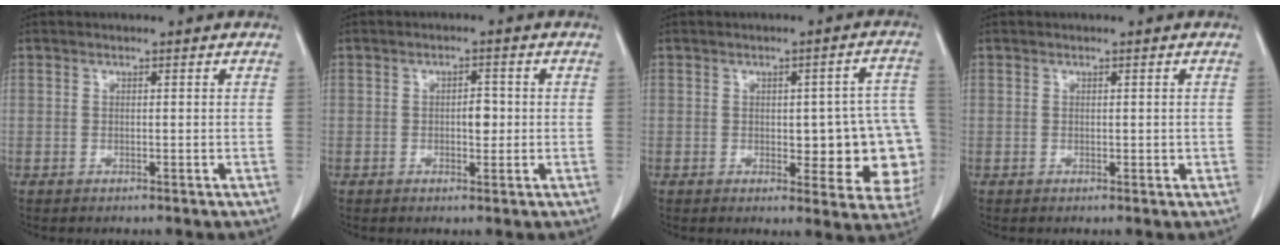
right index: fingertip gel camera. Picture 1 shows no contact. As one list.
[{"total": 2.5, "force": [-0.1, 1.2, 2.2], "torque": [-0.030, 0.003, -0.001]}, {"total": 13.7, "force": [-1.4, 5.3, 12.6], "torque": [-0.110, 0.019, -0.007]}, {"total": 0.9, "force": [0.1, 0.7, 0.6], "torque": [-0.004, 0.001, 0.003]}]